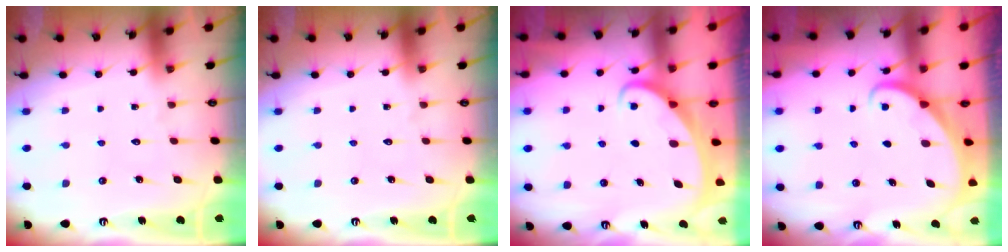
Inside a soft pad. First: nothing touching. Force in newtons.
{"total": 0.0}
{"total": 2.1, "press": 2.1, "slide": 0.0}
{"total": 1.9, "press": 1.8, "slide": 0.2}